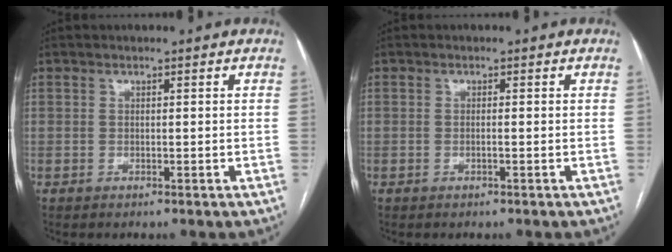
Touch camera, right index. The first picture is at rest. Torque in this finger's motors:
{"motor_torque": [-0.25, 0.14, -0.04, -0.01]}